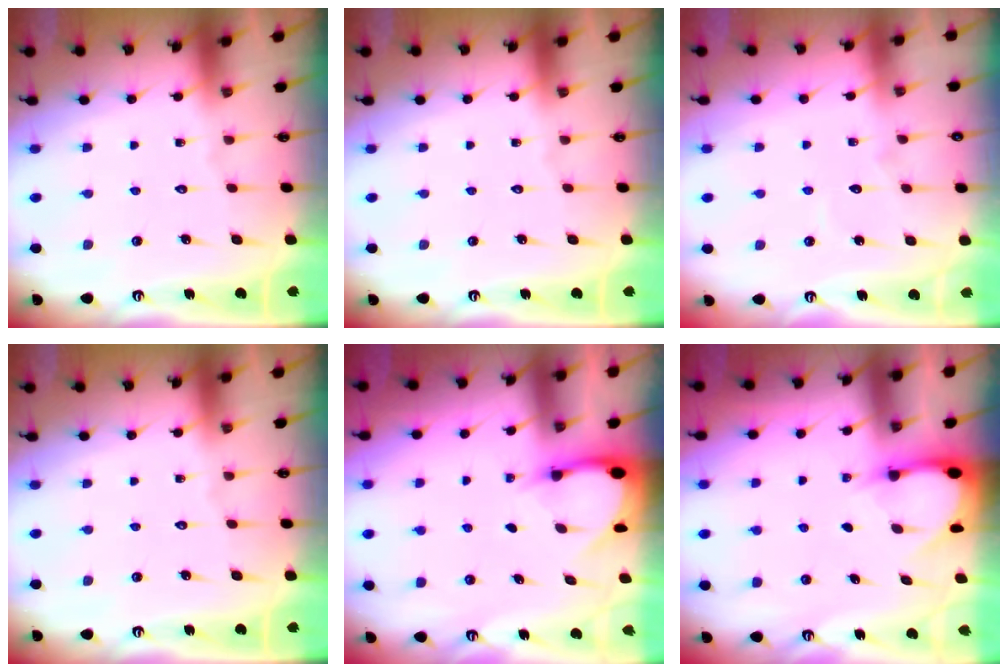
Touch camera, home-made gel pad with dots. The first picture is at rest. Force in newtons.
{"total": 0.0}
{"total": 4.0, "press": 4.0, "slide": 0.3}
{"total": 0.0}
{"total": 3.4, "press": 3.4, "slide": 0.2}
{"total": 2.9, "press": 2.9, "slide": 0.3}